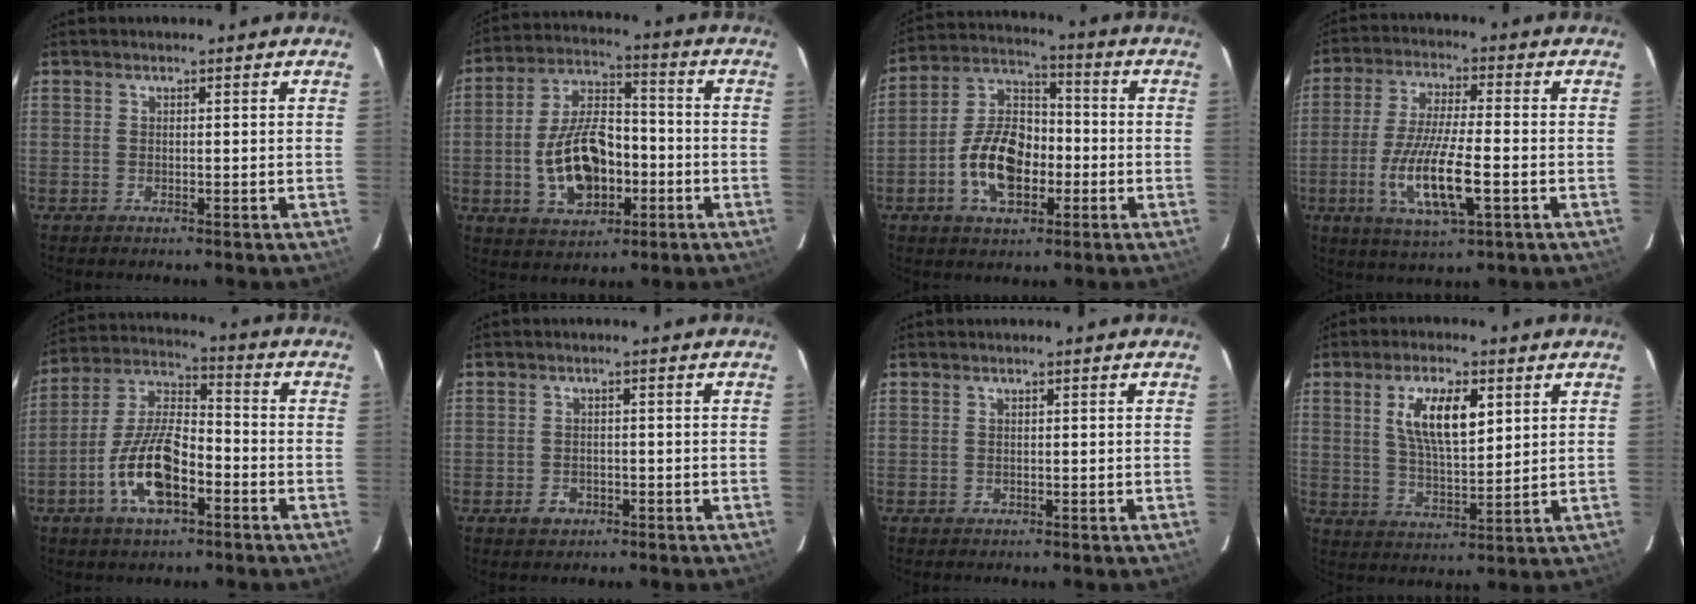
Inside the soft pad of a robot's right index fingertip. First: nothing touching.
{"total": 14.8, "force": [-3.8, 8.5, 11.6], "torque": [-0.230, 0.017, -0.053]}
{"total": 13.2, "force": [-4.1, 7.9, 9.7], "torque": [-0.193, 0.022, -0.068]}
{"total": 13.4, "force": [-4.0, 2.8, 12.4], "torque": [-0.248, -0.019, -0.073]}
{"total": 13.6, "force": [-5.5, 5.7, 11.1], "torque": [-0.229, 0.005, -0.102]}
{"total": 3.1, "force": [-1.5, 2.6, 1.0], "torque": [-0.023, 0.003, -0.020]}
{"total": 0.8, "force": [-0.1, 0.8, 0.1], "torque": [0.002, 0.000, 0.000]}
{"total": 10.2, "force": [3.7, 3.7, 8.8], "torque": [-0.162, 0.006, 0.072]}